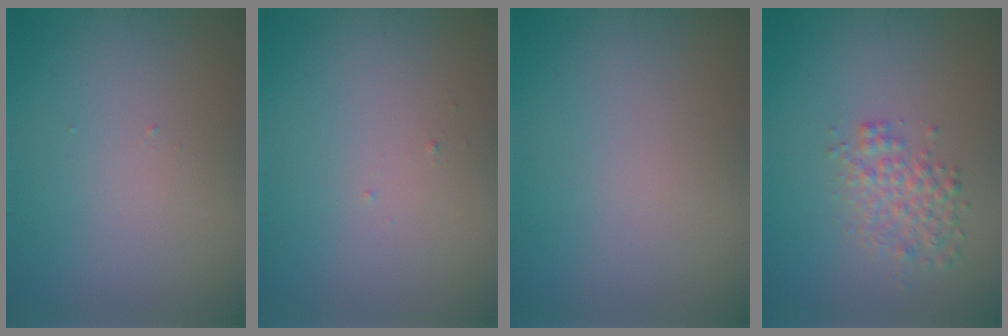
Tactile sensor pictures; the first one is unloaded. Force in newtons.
{"total": 0.0}
{"total": 0.0}
{"total": 2.6, "press": 2.6, "slide": 0.1}